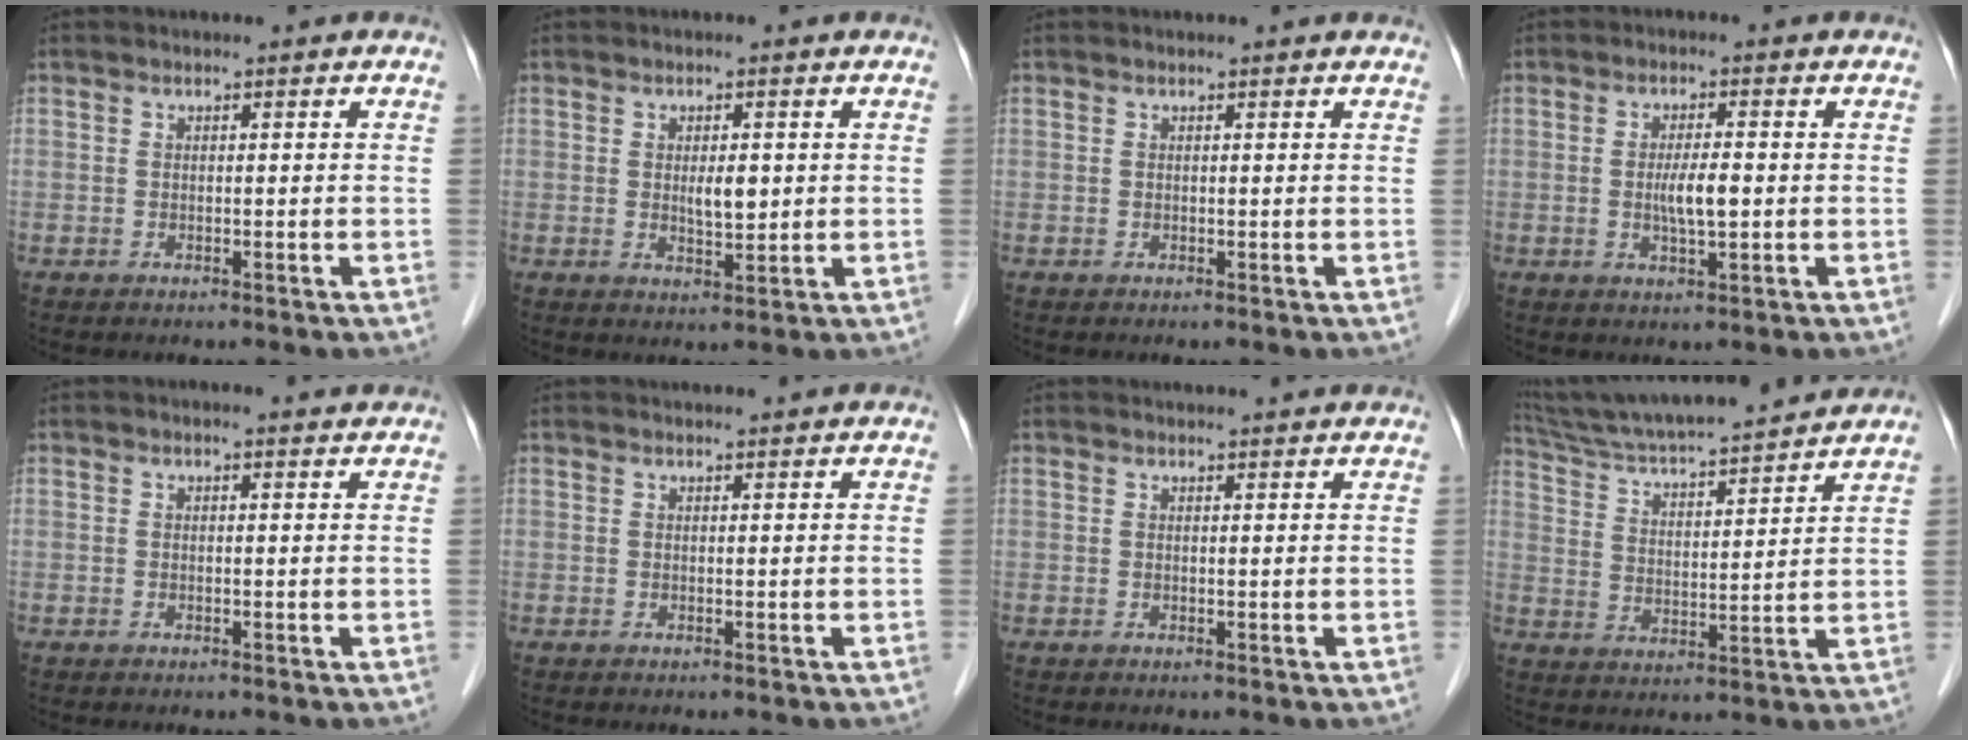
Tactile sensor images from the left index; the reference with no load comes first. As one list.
[{"total": 3.1, "force": [0.4, 1.2, 2.9], "torque": [-0.049, -0.004, 0.010]}, {"total": 1.5, "force": [1.5, 0.0, 0.4], "torque": [-0.014, 0.006, 0.014]}, {"total": 4.0, "force": [-0.3, 0.7, 3.9], "torque": [-0.076, -0.003, -0.004]}, {"total": 1.5, "force": [1.5, 0.0, 0.4], "torque": [-0.012, 0.003, 0.017]}, {"total": 4.2, "force": [4.1, -0.1, 1.1], "torque": [-0.014, 0.019, 0.046]}, {"total": 6.3, "force": [6.1, 0.1, 1.6], "torque": [-0.019, 0.021, 0.061]}, {"total": 19.4, "force": [17.8, 0.6, 7.8], "torque": [-0.139, 0.018, 0.280]}]